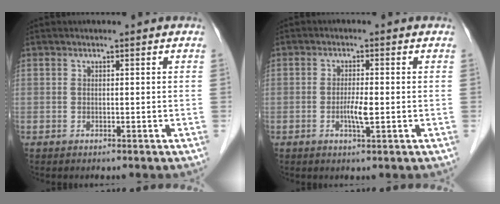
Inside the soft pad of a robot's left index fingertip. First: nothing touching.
{"total": 2.9, "force": [-0.7, 0.2, 2.8], "torque": [-0.055, -0.004, -0.012]}